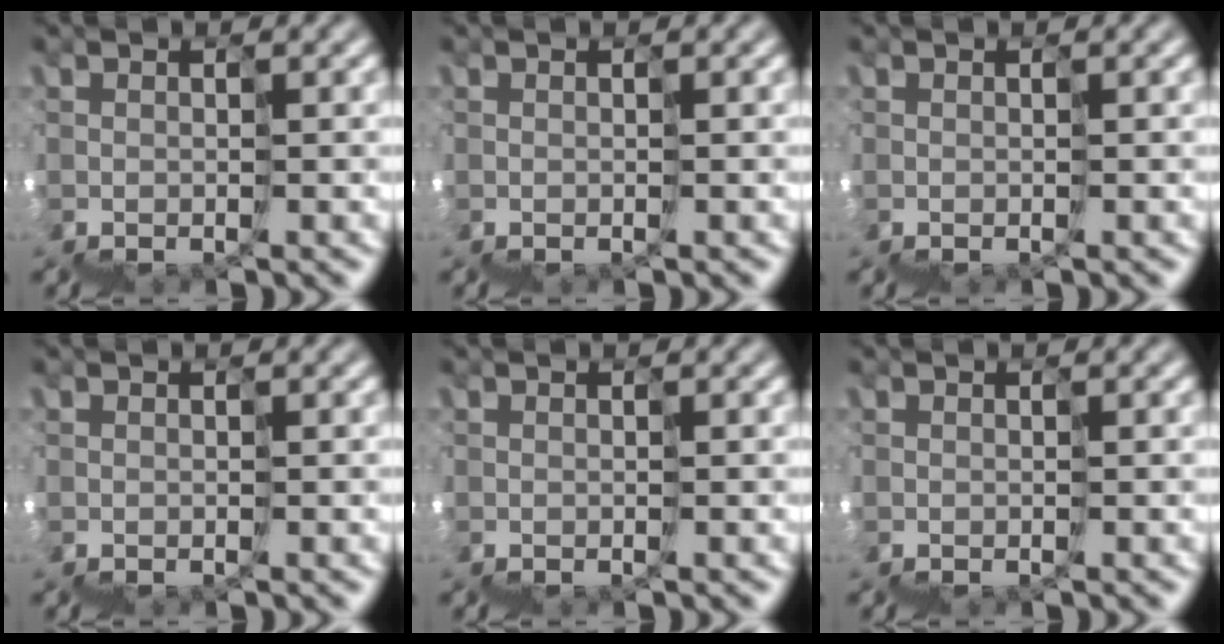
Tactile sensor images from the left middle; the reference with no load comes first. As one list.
[{"total": 0.0}, {"total": 0.0}, {"total": 0.0}, {"total": 0.0}, {"total": 0.0}]